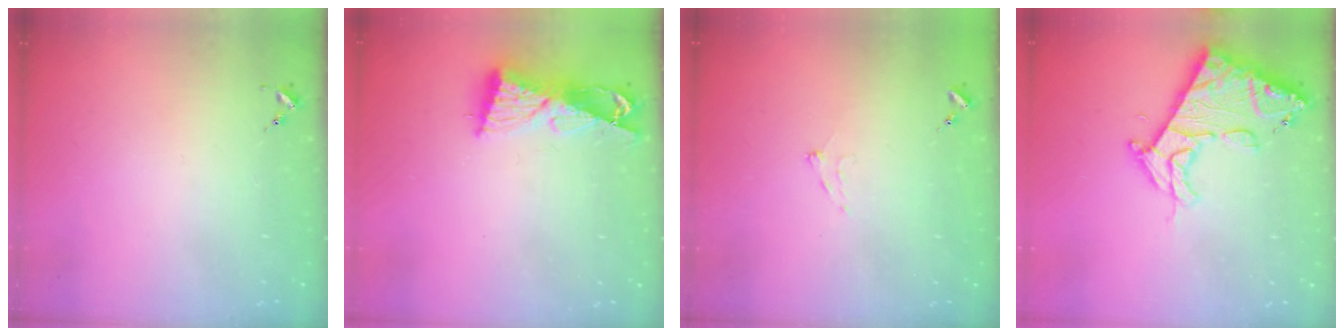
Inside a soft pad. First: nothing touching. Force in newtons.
{"total": 9.5, "press": 9.4, "slide": 0.8}
{"total": 6.0, "press": 6.0, "slide": 0.6}
{"total": 15.7, "press": 15.6, "slide": 1.7}